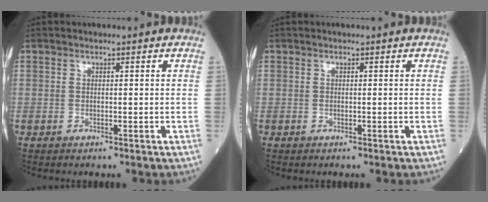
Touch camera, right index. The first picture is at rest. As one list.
[{"total": 0.0}]